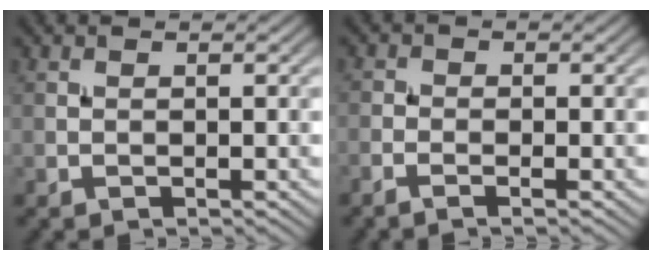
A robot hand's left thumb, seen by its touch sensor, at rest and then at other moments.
{"total": 1.8, "force": [-1.2, 0.6, 1.2], "torque": [-0.029, -0.002, -0.030]}